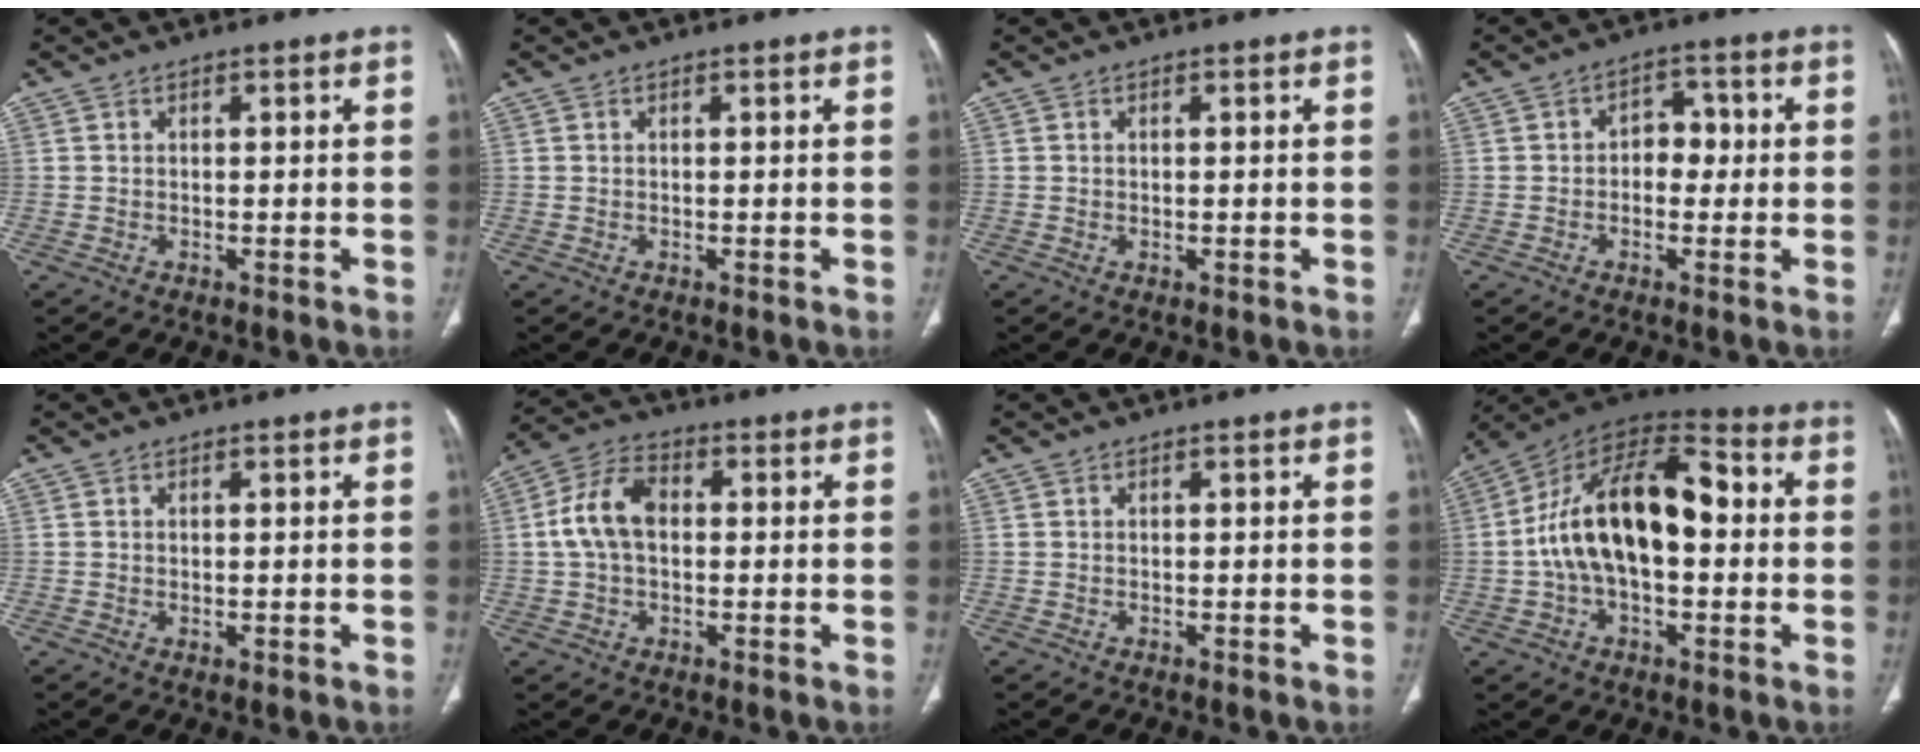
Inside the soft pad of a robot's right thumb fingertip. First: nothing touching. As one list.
[{"total": 0.0}, {"total": 0.0}, {"total": 4.9, "force": [-0.1, 3.6, 3.4], "torque": [-0.020, 0.016, -0.009]}, {"total": 0.8, "force": [-0.1, 0.4, 0.7], "torque": [-0.013, -0.005, 0.001]}, {"total": 9.3, "force": [0.6, 6.0, 7.1], "torque": [-0.138, 0.026, 0.005]}, {"total": 0.0}, {"total": 20.4, "force": [0.4, 11.1, 17.0], "torque": [-0.289, 0.046, 0.000]}]